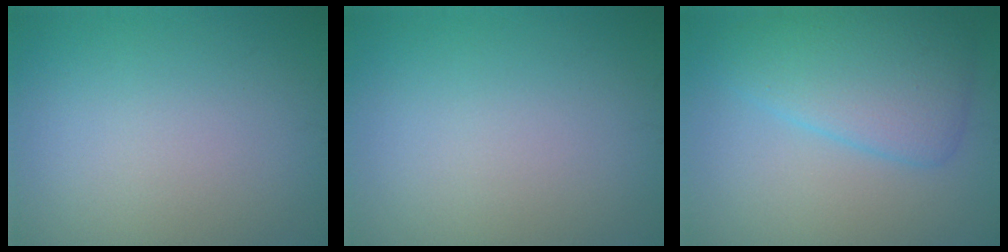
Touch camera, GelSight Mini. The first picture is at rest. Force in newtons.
{"total": 0.0}
{"total": 5.5, "press": 5.5, "slide": 0.2}